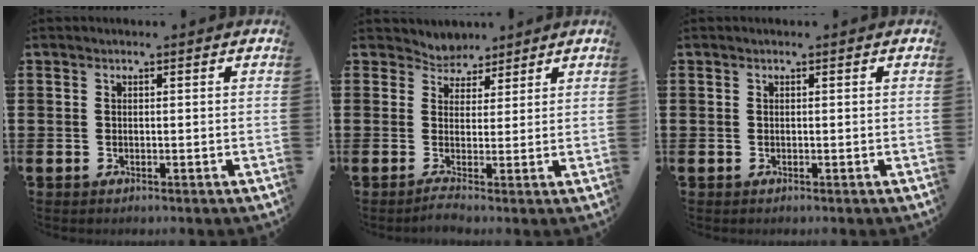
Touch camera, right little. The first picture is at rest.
{"total": 2.8, "force": [2.2, 1.8, 0.3], "torque": [-0.014, -0.017, 0.036]}
{"total": 0.0}